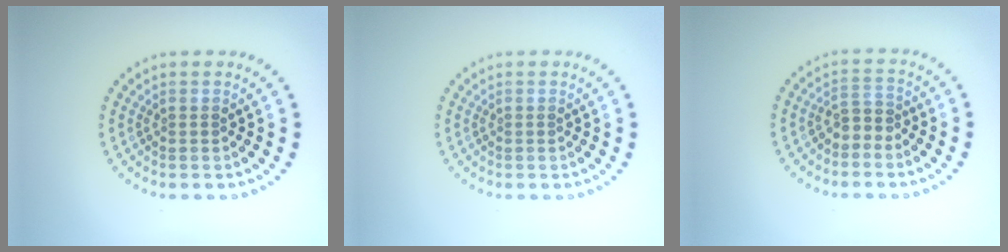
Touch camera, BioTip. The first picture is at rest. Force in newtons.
{"total": 0.0}
{"total": 1.8, "press": 1.5, "slide": 0.9}